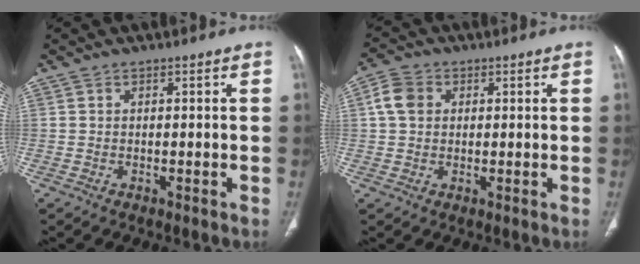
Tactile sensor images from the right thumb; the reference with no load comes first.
{"total": 5.0, "force": [1.1, 4.0, 2.7], "torque": [-0.048, 0.009, 0.016]}